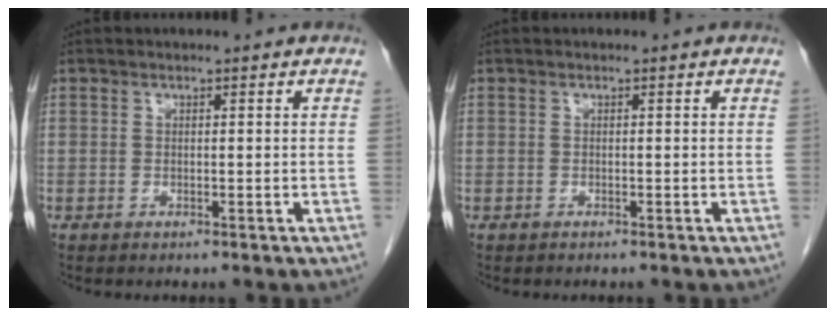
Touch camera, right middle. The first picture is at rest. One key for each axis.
{"total": 0.0}